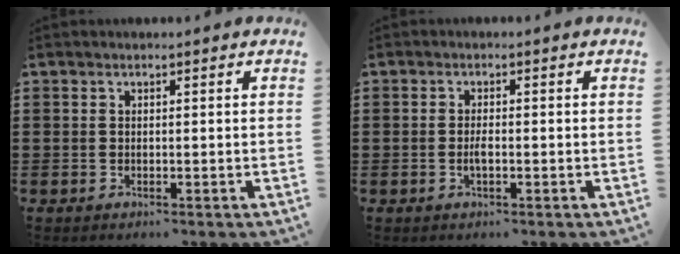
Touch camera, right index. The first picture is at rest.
{"total": 1.6, "force": [-0.5, 0.3, 1.5], "torque": [-0.031, -0.003, -0.007]}